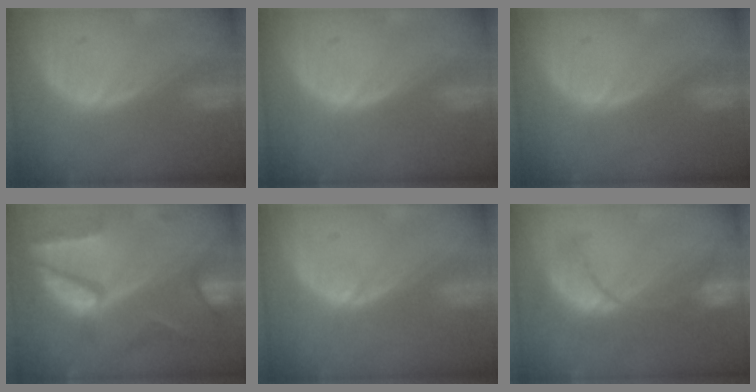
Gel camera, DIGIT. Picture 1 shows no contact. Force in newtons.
{"total": 0.0}
{"total": 0.0}
{"total": 10.4, "press": 8.8, "slide": 5.5}
{"total": 0.5, "press": 0.5, "slide": 0.1}
{"total": 8.4, "press": 8.3, "slide": 1.6}